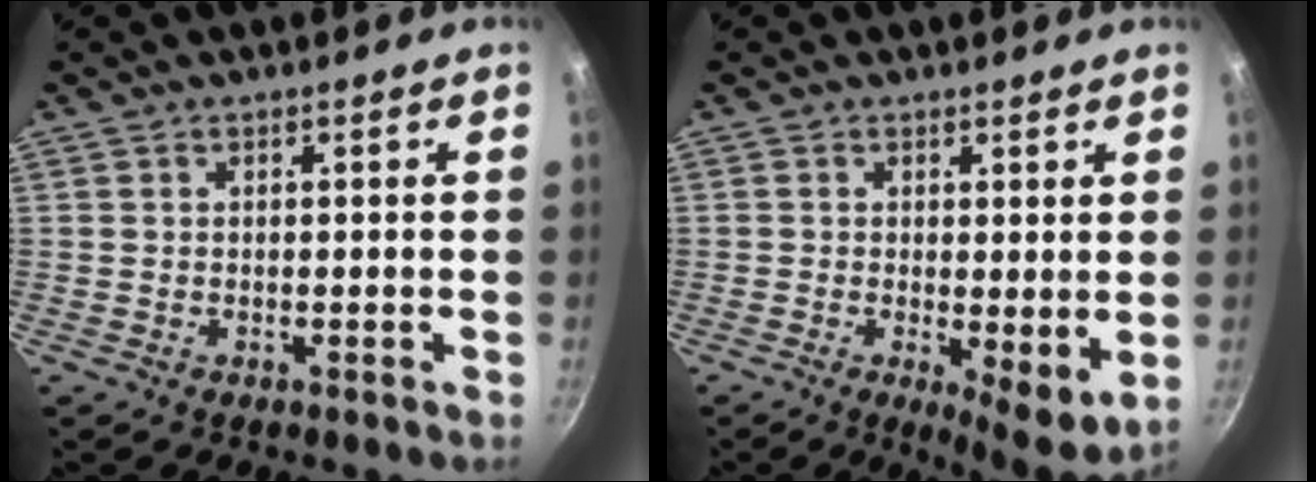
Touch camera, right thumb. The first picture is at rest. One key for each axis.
{"total": 7.0, "fx": -0.2, "fy": 2.4, "fz": 6.6, "tx": -0.087, "ty": -0.024, "tz": 0.001}